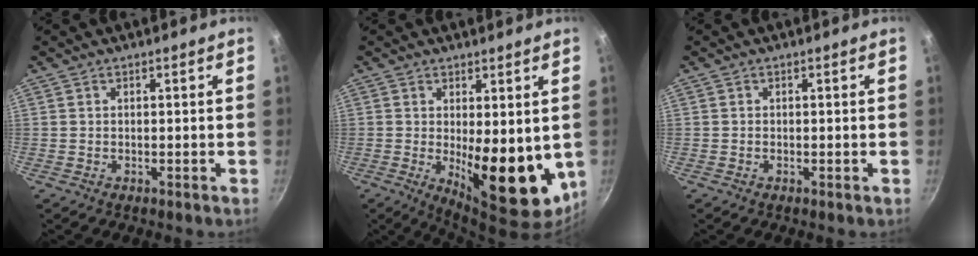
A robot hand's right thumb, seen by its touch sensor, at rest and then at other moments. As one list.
[{"total": 14.3, "force": [-0.7, 5.9, 13.0], "torque": [-0.152, -0.027, 0.007]}, {"total": 0.0}]